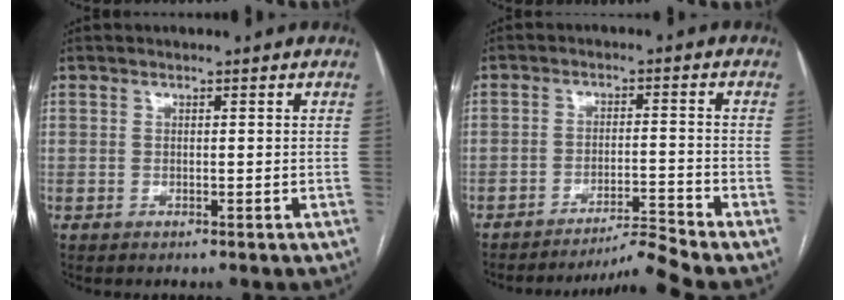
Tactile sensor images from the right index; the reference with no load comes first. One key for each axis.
{"total": 6.1, "fx": -5.2, "fy": -3.2, "fz": -0.2, "tx": 0.000, "ty": 0.002, "tz": -0.088}